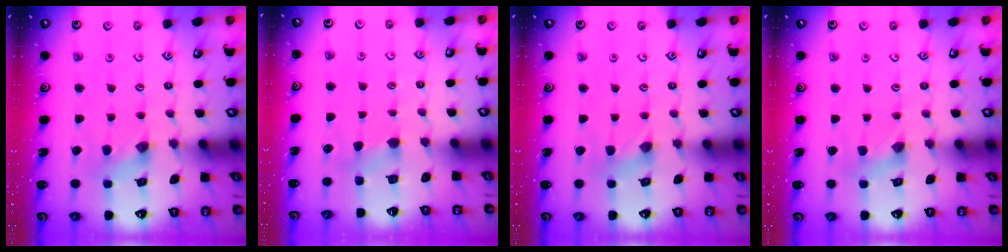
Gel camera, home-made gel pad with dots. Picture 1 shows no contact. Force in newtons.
{"total": 2.6, "press": 2.6, "slide": 0.5}
{"total": 0.0}
{"total": 0.0}